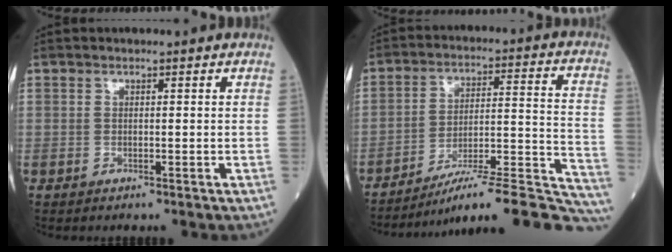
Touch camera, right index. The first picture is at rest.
{"total": 23.6, "force": [-21.3, 1.4, 10.0], "torque": [-0.070, 0.023, -0.301]}